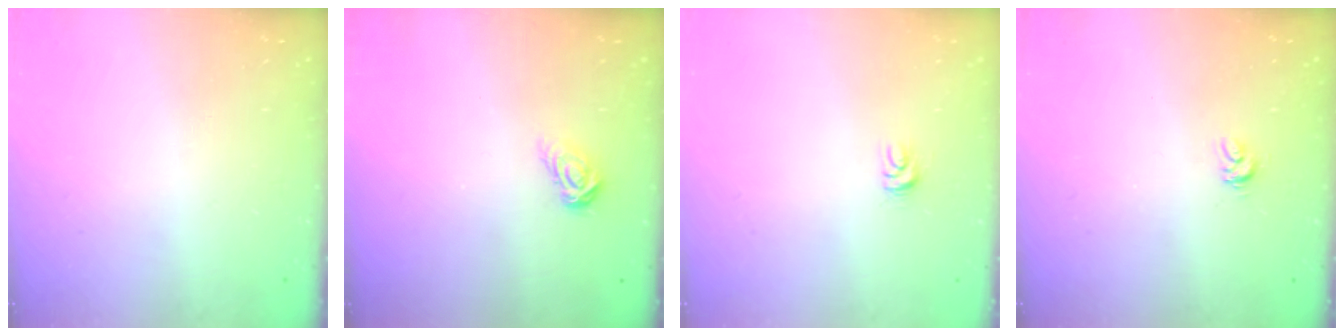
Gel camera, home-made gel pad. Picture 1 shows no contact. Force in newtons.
{"total": 5.1, "press": 5.1, "slide": 0.5}
{"total": 4.1, "press": 4.1, "slide": 0.4}
{"total": 3.9, "press": 3.9, "slide": 0.2}